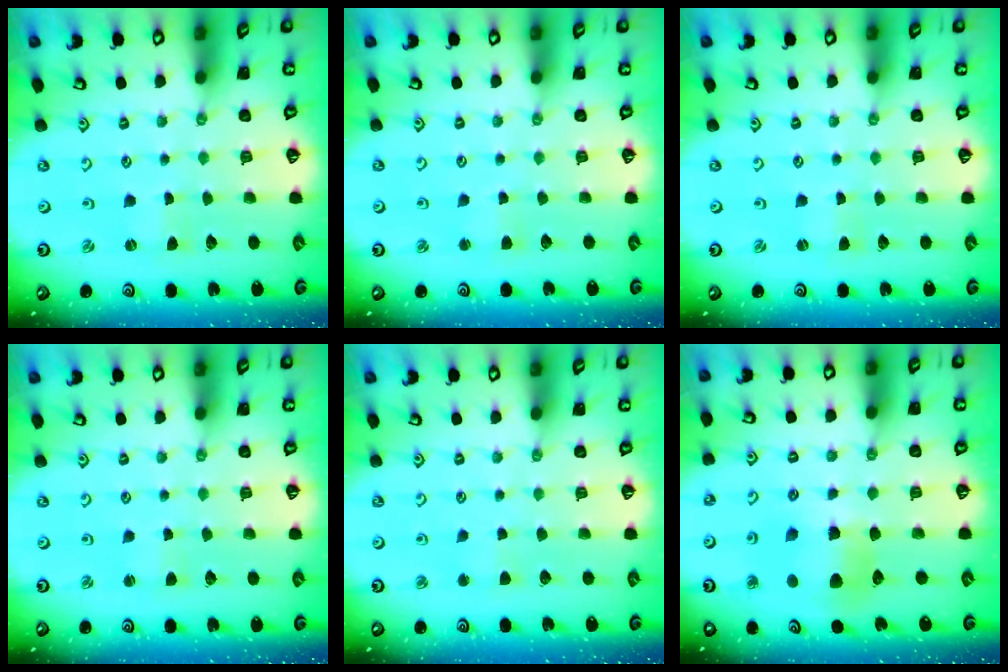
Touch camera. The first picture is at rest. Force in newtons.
{"total": 3.0, "press": 3.0, "slide": 0.3}
{"total": 0.0}
{"total": 1.5, "press": 1.4, "slide": 0.2}
{"total": 2.1, "press": 2.0, "slide": 0.3}
{"total": 8.4, "press": 8.4, "slide": 0.9}